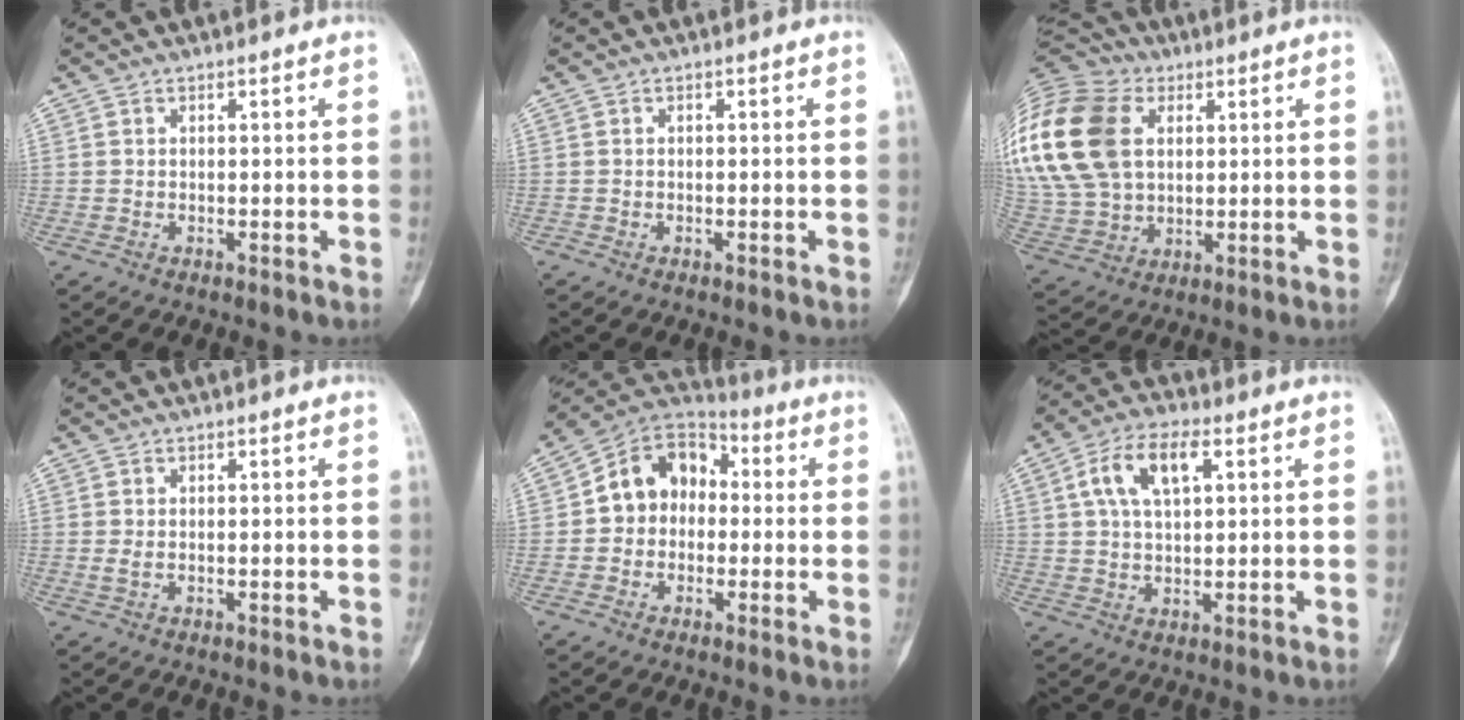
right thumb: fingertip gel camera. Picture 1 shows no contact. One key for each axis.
{"total": 0.0}
{"total": 27.8, "fx": 7.2, "fy": 19.7, "fz": 18.3, "tx": -0.420, "ty": 0.037, "tz": 0.145}
{"total": 0.8, "fx": -0.1, "fy": 0.3, "fz": 0.7, "tx": -0.018, "ty": 0.002, "tz": -0.001}
{"total": 12.2, "fx": 0.3, "fy": 9.8, "fz": 7.1, "tx": -0.082, "ty": 0.042, "tz": -0.012}
{"total": 9.8, "fx": 3.3, "fy": 4.9, "fz": 7.8, "tx": -0.141, "ty": 0.012, "tz": 0.059}